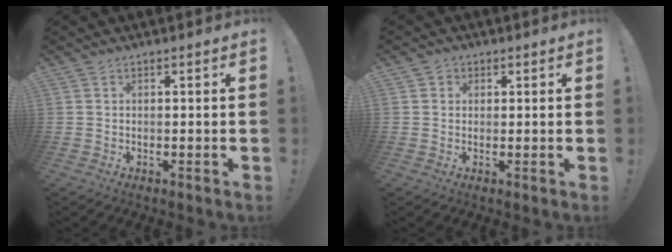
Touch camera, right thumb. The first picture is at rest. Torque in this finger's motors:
{"motor_torque": [0.09, -0.41, -0.38, 0.12, 0.06]}